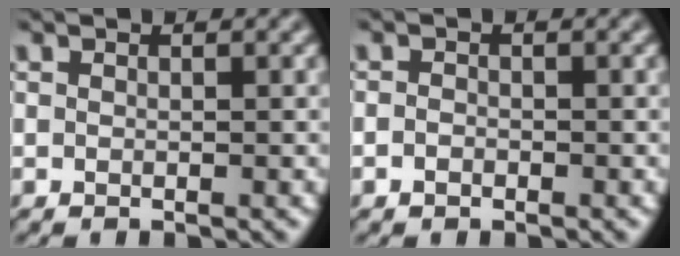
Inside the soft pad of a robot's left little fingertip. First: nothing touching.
{"total": 0.8, "force": [-0.6, 0.6, 0.3], "torque": [-0.004, 0.000, -0.013]}